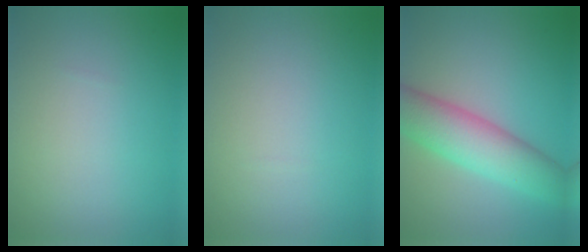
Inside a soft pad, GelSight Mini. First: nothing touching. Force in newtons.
{"total": 0.0}
{"total": 6.8, "press": 6.8, "slide": 0.3}